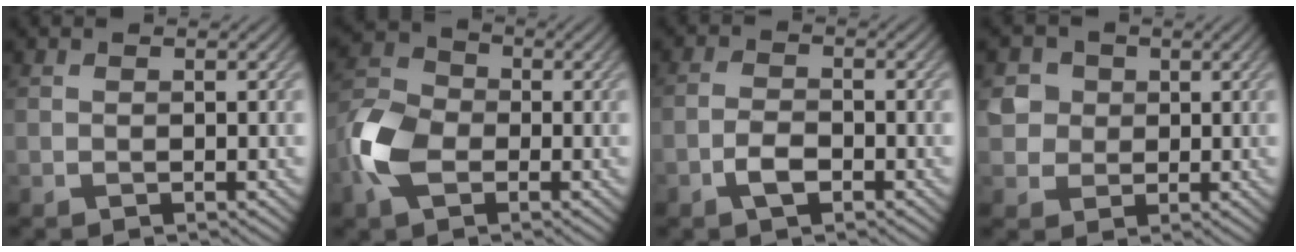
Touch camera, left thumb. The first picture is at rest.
{"total": 8.6, "force": [-3.0, 5.7, 5.7], "torque": [-0.145, -0.001, -0.075]}
{"total": 3.0, "force": [-1.6, 1.4, 2.1], "torque": [-0.044, 0.002, -0.037]}
{"total": 4.0, "force": [0.8, 3.8, 1.1], "torque": [-0.044, -0.003, 0.012]}